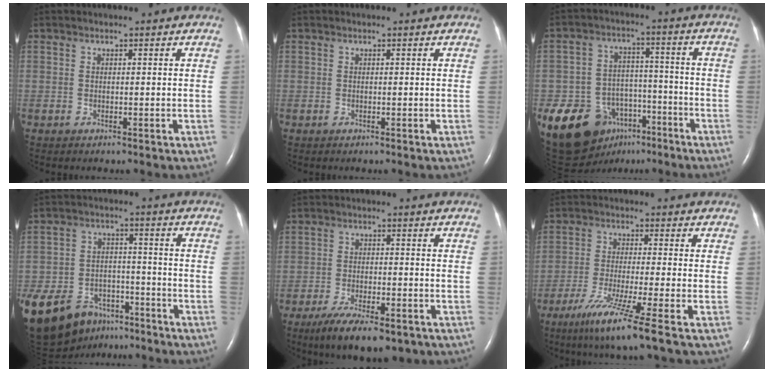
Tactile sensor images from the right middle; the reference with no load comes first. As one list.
[{"total": 0.0}, {"total": 16.2, "force": [-8.7, 11.8, 6.9], "torque": [-0.125, 0.038, -0.128]}, {"total": 25.0, "force": [-15.1, 16.2, 11.5], "torque": [-0.338, -0.019, -0.239]}, {"total": 10.5, "force": [-7.3, 3.4, 6.8], "torque": [-0.108, -0.012, -0.111]}, {"total": 9.6, "force": [-6.1, -1.4, 7.4], "torque": [-0.140, -0.036, -0.111]}]